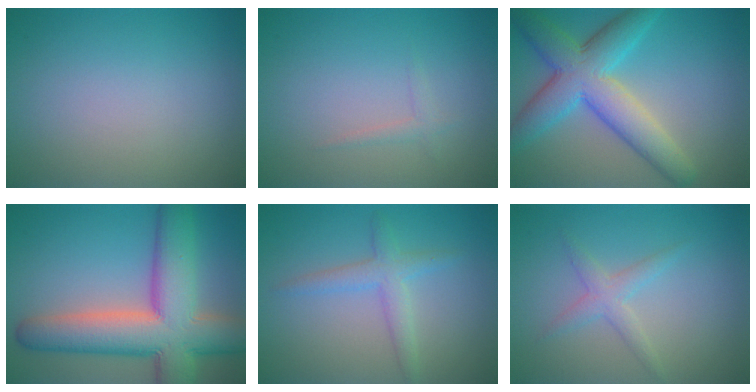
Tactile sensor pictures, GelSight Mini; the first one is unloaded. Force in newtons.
{"total": 0.9, "press": 0.9, "slide": 0.1}
{"total": 7.9, "press": 7.9, "slide": 0.2}
{"total": 12.0, "press": 12.0, "slide": 0.8}
{"total": 2.4, "press": 2.4, "slide": 0.2}
{"total": 2.0, "press": 2.0, "slide": 0.1}